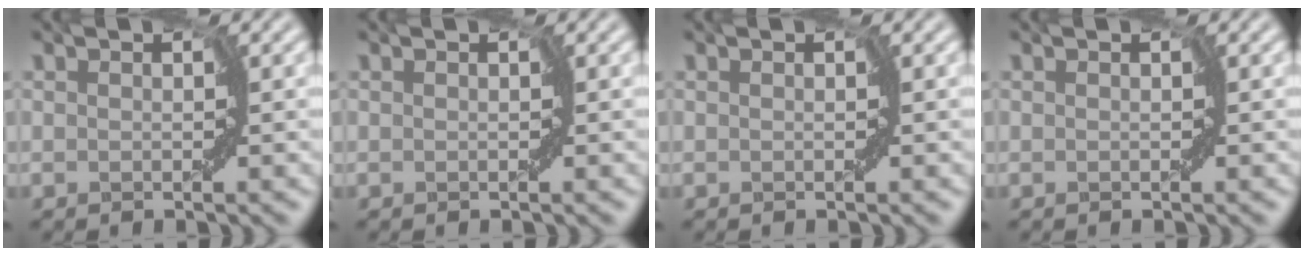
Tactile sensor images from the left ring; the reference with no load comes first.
{"total": 0.0}
{"total": 0.0}
{"total": 0.0}